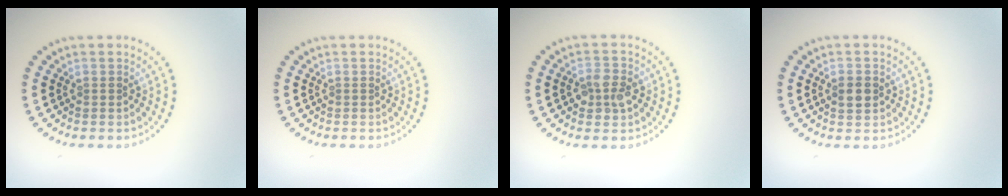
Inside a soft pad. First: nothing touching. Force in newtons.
{"total": 0.0}
{"total": 2.5, "press": 2.5, "slide": 0.5}
{"total": 1.8, "press": 1.8, "slide": 0.1}